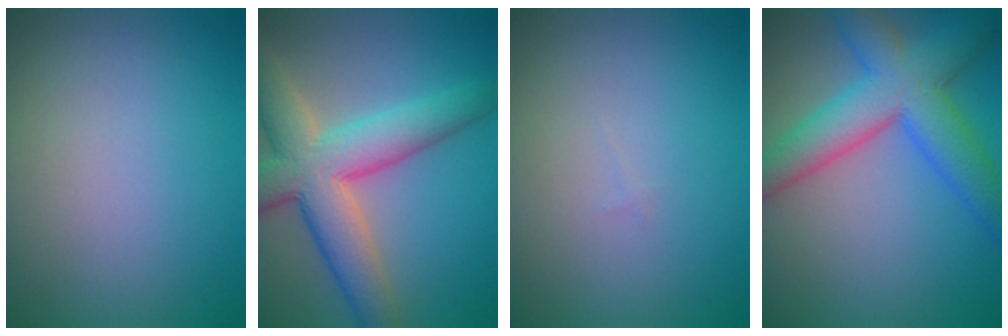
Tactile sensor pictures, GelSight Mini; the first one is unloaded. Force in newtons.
{"total": 9.0, "press": 9.0, "slide": 0.5}
{"total": 0.0}
{"total": 8.0, "press": 8.0, "slide": 0.4}